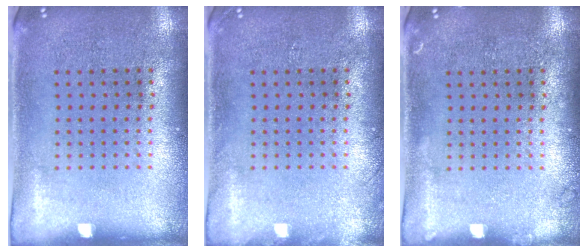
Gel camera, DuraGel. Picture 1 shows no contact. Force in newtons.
{"total": 0.7, "press": 0.7, "slide": 0.1}
{"total": 0.7, "press": 0.7, "slide": 0.2}